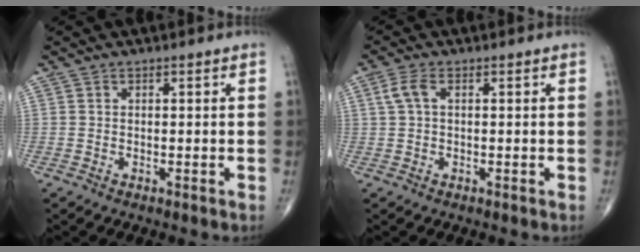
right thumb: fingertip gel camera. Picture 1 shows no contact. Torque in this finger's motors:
{"motor_torque": [-0.11, -0.13, 0.28, 0.02, 0.16]}